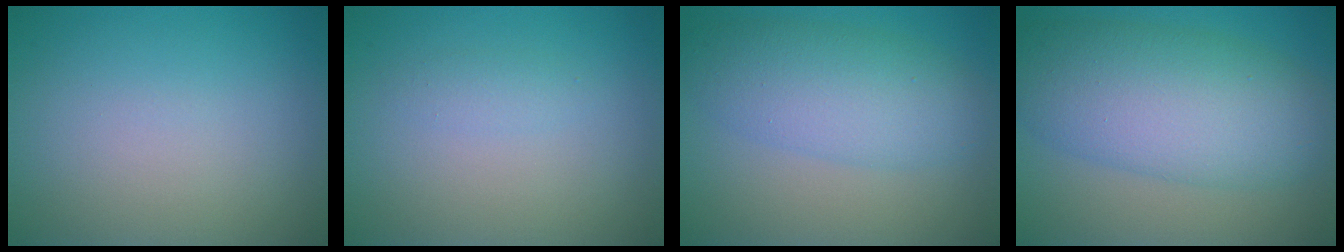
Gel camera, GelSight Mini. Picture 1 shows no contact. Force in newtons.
{"total": 0.9, "press": 0.9, "slide": 0.0}
{"total": 5.7, "press": 5.7, "slide": 0.3}
{"total": 9.1, "press": 9.1, "slide": 0.2}